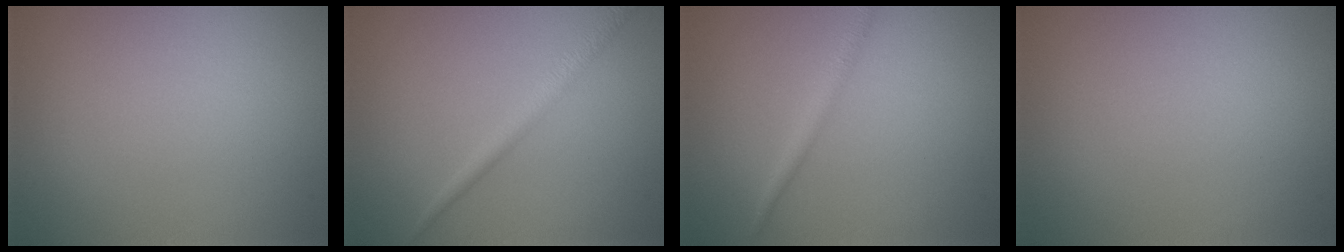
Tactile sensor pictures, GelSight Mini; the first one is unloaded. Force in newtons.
{"total": 2.0, "press": 2.0, "slide": 0.0}
{"total": 1.6, "press": 1.6, "slide": 0.0}
{"total": 0.0}